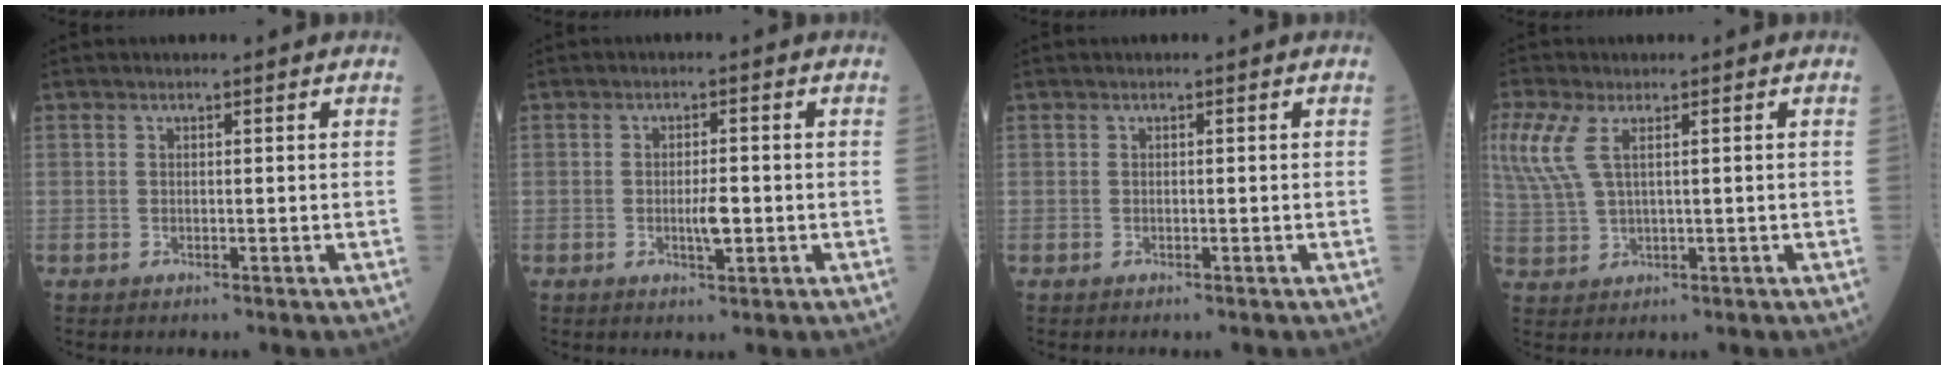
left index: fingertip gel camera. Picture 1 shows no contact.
{"total": 2.8, "force": [-0.8, 0.6, 2.6], "torque": [-0.046, -0.004, -0.012]}
{"total": 0.0}
{"total": 9.0, "force": [3.9, 3.7, 7.3], "torque": [-0.198, 0.015, 0.083]}